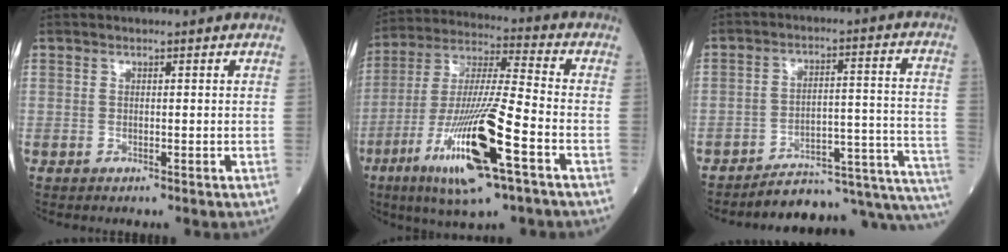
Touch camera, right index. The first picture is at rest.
{"total": 18.4, "force": [-8.0, 1.4, 16.5], "torque": [-0.348, -0.030, -0.147]}
{"total": 17.6, "force": [-16.8, 1.5, 5.1], "torque": [-0.005, 0.051, -0.222]}